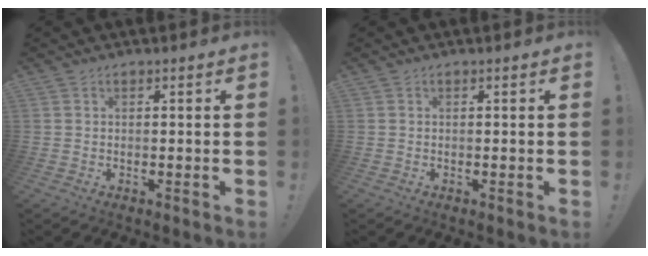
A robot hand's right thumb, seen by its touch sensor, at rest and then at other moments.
{"total": 0.0}